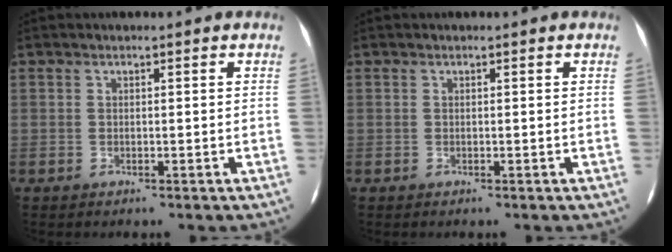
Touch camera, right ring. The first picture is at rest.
{"total": 0.0}